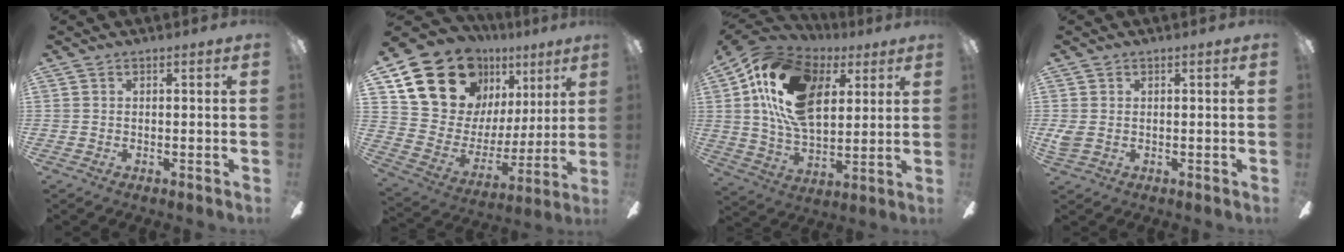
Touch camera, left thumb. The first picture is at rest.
{"total": 21.2, "force": [14.2, 13.1, 8.9], "torque": [-0.170, -0.076, 0.275]}
{"total": 22.2, "force": [7.9, 13.6, 15.6], "torque": [-0.318, -0.010, 0.132]}
{"total": 2.2, "force": [0.2, 1.8, 1.4], "torque": [-0.025, 0.004, 0.004]}